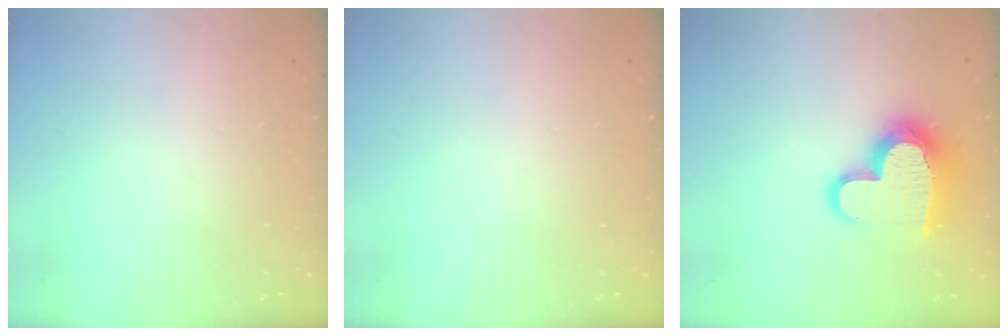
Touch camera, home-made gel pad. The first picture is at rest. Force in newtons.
{"total": 0.0}
{"total": 15.1, "press": 15.1, "slide": 1.5}